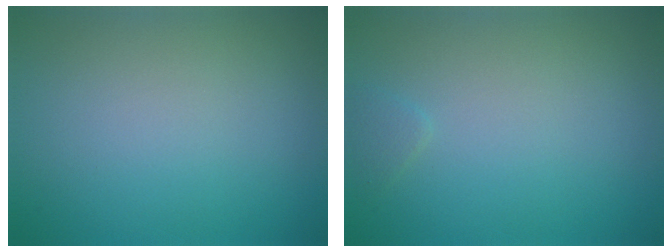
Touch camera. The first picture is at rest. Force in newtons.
{"total": 0.6, "press": 0.6, "slide": 0.1}